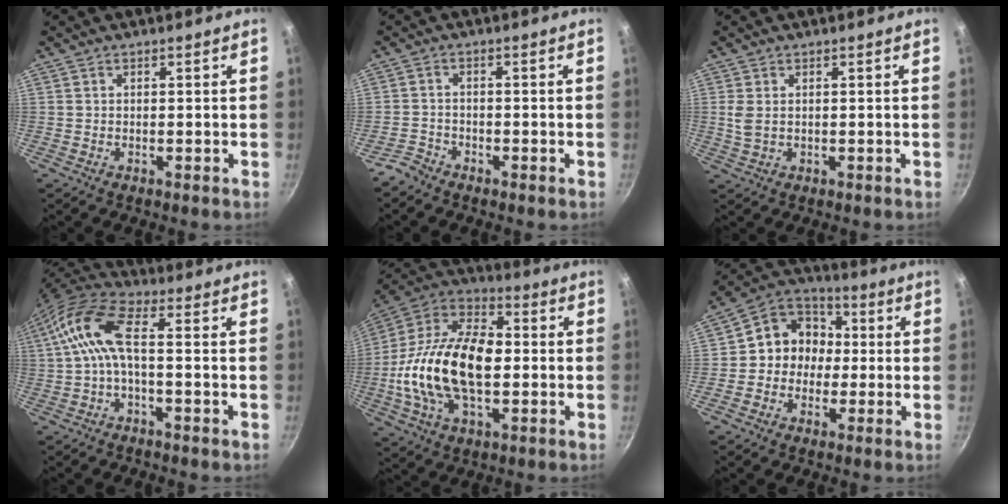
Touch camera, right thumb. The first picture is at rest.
{"total": 2.7, "force": [-2.4, 1.1, 0.5], "torque": [-0.011, 0.022, -0.048]}
{"total": 2.9, "force": [0.5, 1.9, 2.1], "torque": [-0.044, -0.002, 0.015]}
{"total": 10.3, "force": [-0.5, 3.8, 9.6], "torque": [-0.217, 0.028, -0.025]}
{"total": 23.3, "force": [-1.7, 13.4, 19.0], "torque": [-0.342, 0.036, -0.043]}
{"total": 10.5, "force": [-0.5, 9.5, 4.5], "torque": [-0.023, 0.034, -0.030]}